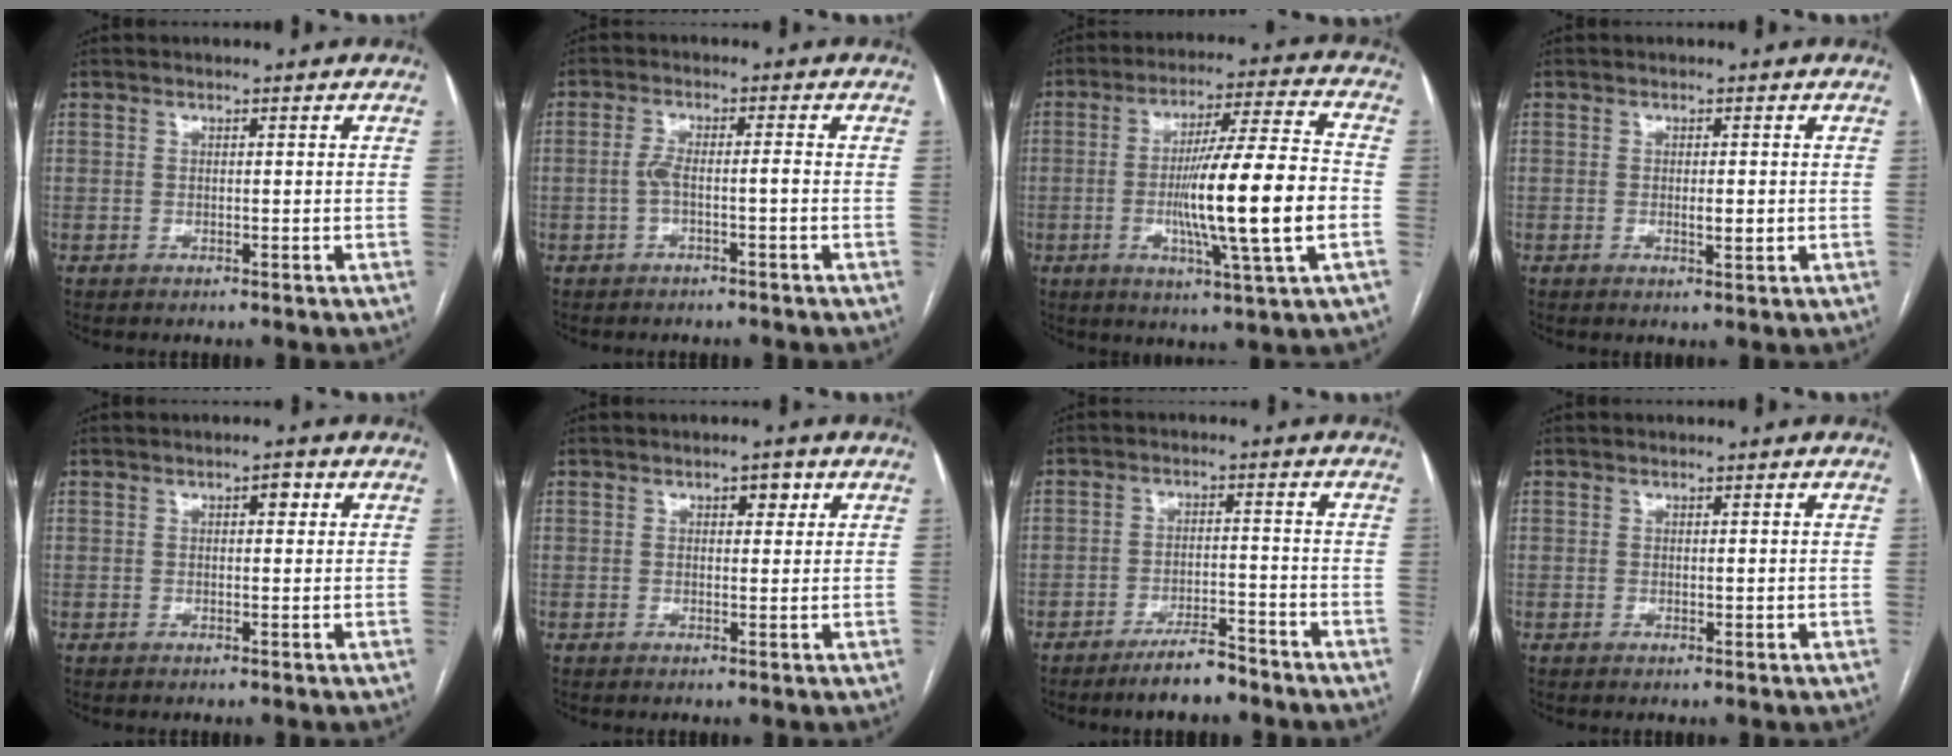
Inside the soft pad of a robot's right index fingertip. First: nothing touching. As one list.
[{"total": 3.0, "force": [-1.2, 0.0, 2.7], "torque": [-0.055, 0.012, -0.022]}, {"total": 16.6, "force": [-3.0, -0.5, 16.3], "torque": [-0.279, -0.006, -0.055]}, {"total": 1.9, "force": [-0.3, 0.3, 1.9], "torque": [-0.033, -0.002, -0.004]}, {"total": 1.6, "force": [0.6, 0.7, 1.3], "torque": [-0.019, 0.007, 0.008]}, {"total": 2.2, "force": [1.1, 1.1, 1.6], "torque": [-0.021, 0.006, 0.014]}, {"total": 5.5, "force": [-4.6, 1.2, 2.7], "torque": [-0.046, 0.000, -0.080]}, {"total": 0.6, "force": [-0.1, 0.2, 0.5], "torque": [-0.008, -0.002, 0.001]}]